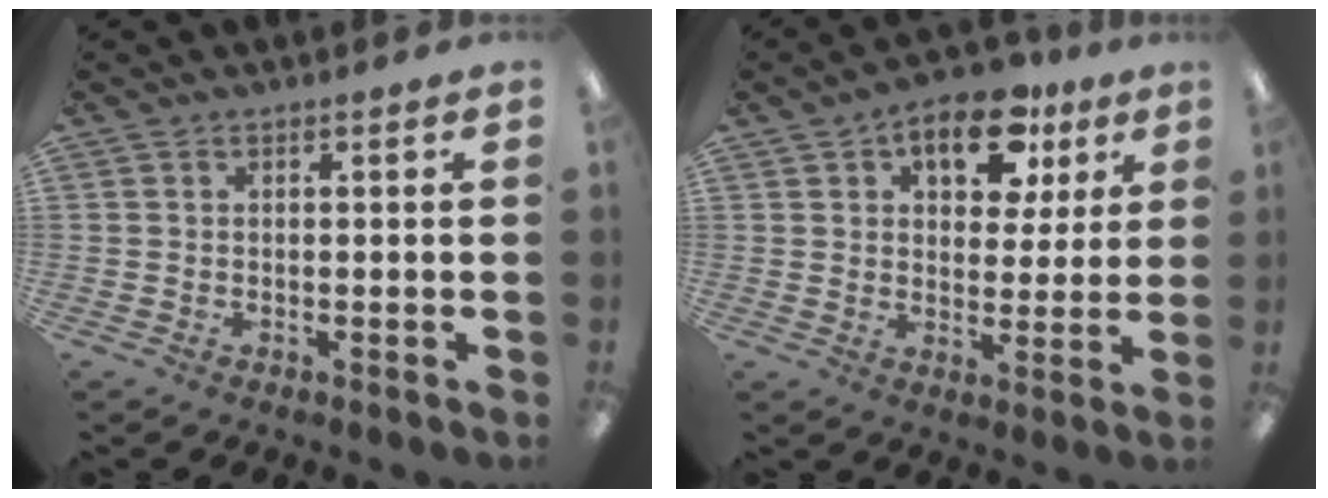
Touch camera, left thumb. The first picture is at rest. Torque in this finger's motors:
{"motor_torque": [0.28, 0.37, 0.22, 0.20, 0.08]}